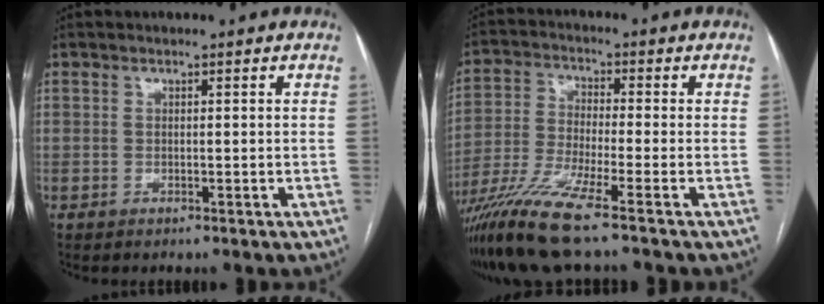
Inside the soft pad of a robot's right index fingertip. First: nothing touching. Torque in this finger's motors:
{"motor_torque": [1.28, -0.85, 0.69, 0.21]}